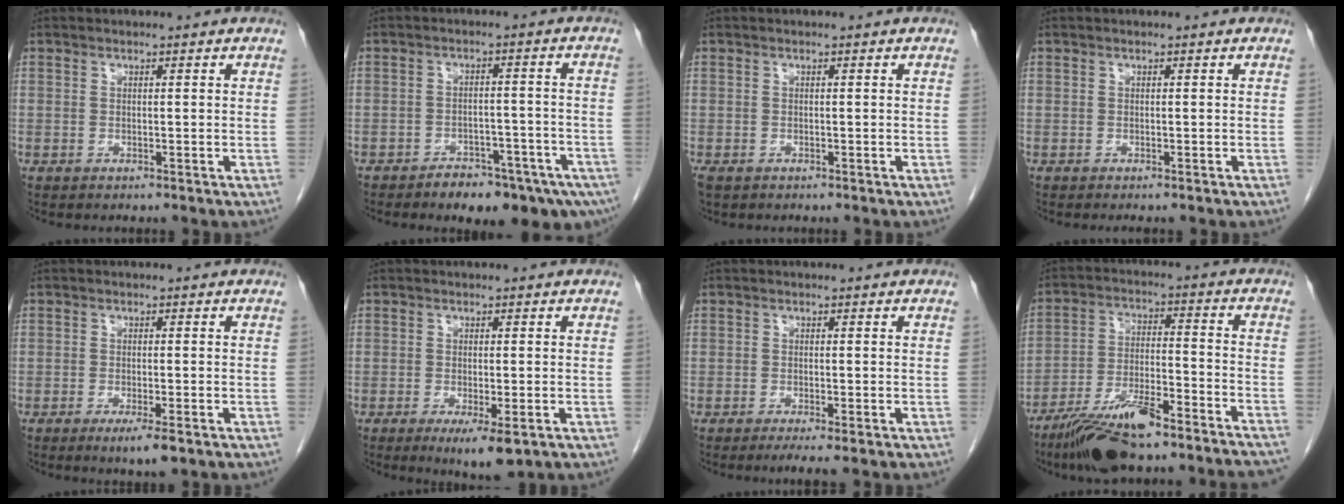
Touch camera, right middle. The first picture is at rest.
{"total": 11.2, "force": [-8.2, 3.9, 6.5], "torque": [-0.066, 0.012, -0.115]}
{"total": 1.2, "force": [-0.7, 0.8, 0.6], "torque": [-0.015, -0.001, -0.009]}
{"total": 1.0, "force": [-0.9, 0.1, 0.4], "torque": [-0.007, -0.002, -0.011]}
{"total": 3.4, "force": [-1.9, 0.5, 2.8], "torque": [-0.043, -0.008, -0.029]}
{"total": 5.0, "force": [-2.4, 1.3, 4.2], "torque": [-0.061, -0.011, -0.031]}
{"total": 2.4, "force": [-1.6, 0.0, 1.8], "torque": [-0.027, -0.007, -0.027]}
{"total": 17.3, "force": [-14.4, 1.5, 9.5], "torque": [-0.134, -0.001, -0.236]}